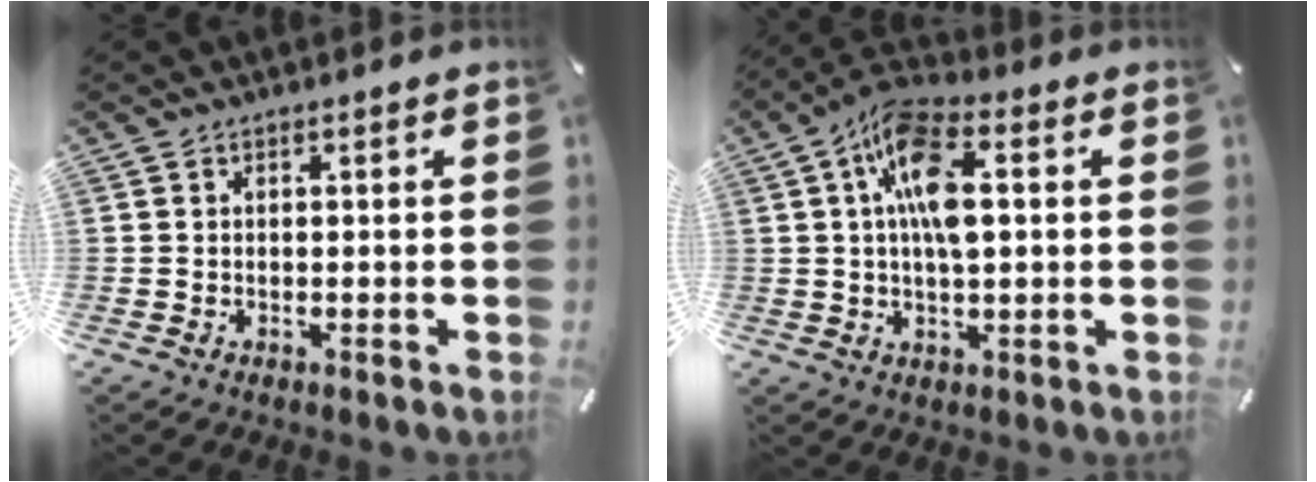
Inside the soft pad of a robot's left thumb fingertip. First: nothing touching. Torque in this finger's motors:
{"motor_torque": [2.27, 2.68, 1.28, -1.17, 0.62]}